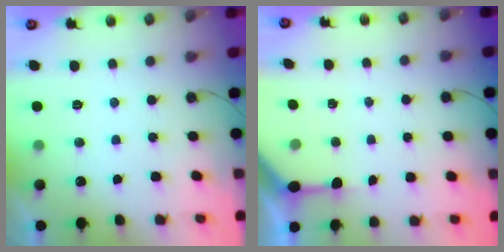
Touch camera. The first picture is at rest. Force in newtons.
{"total": 4.8, "press": 4.8, "slide": 0.4}